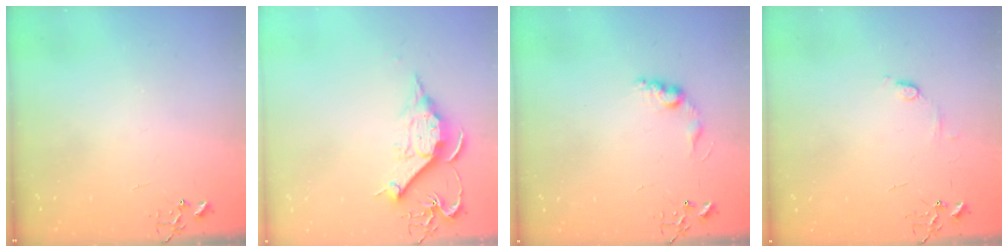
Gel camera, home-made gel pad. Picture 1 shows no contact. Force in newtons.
{"total": 11.7, "press": 11.7, "slide": 0.9}
{"total": 8.6, "press": 8.6, "slide": 0.4}
{"total": 5.7, "press": 5.6, "slide": 0.8}